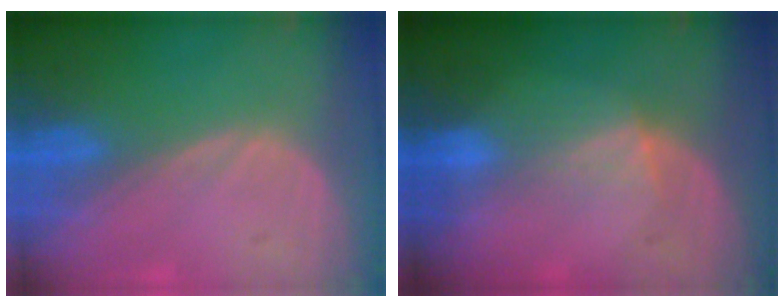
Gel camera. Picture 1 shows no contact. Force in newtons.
{"total": 3.0, "press": 2.8, "slide": 1.1}